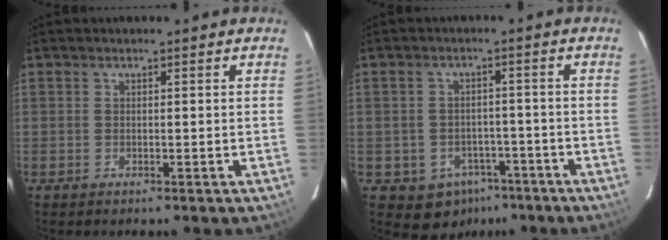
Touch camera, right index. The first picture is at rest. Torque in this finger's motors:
{"motor_torque": [0.87, -1.01, 0.07, 0.00]}